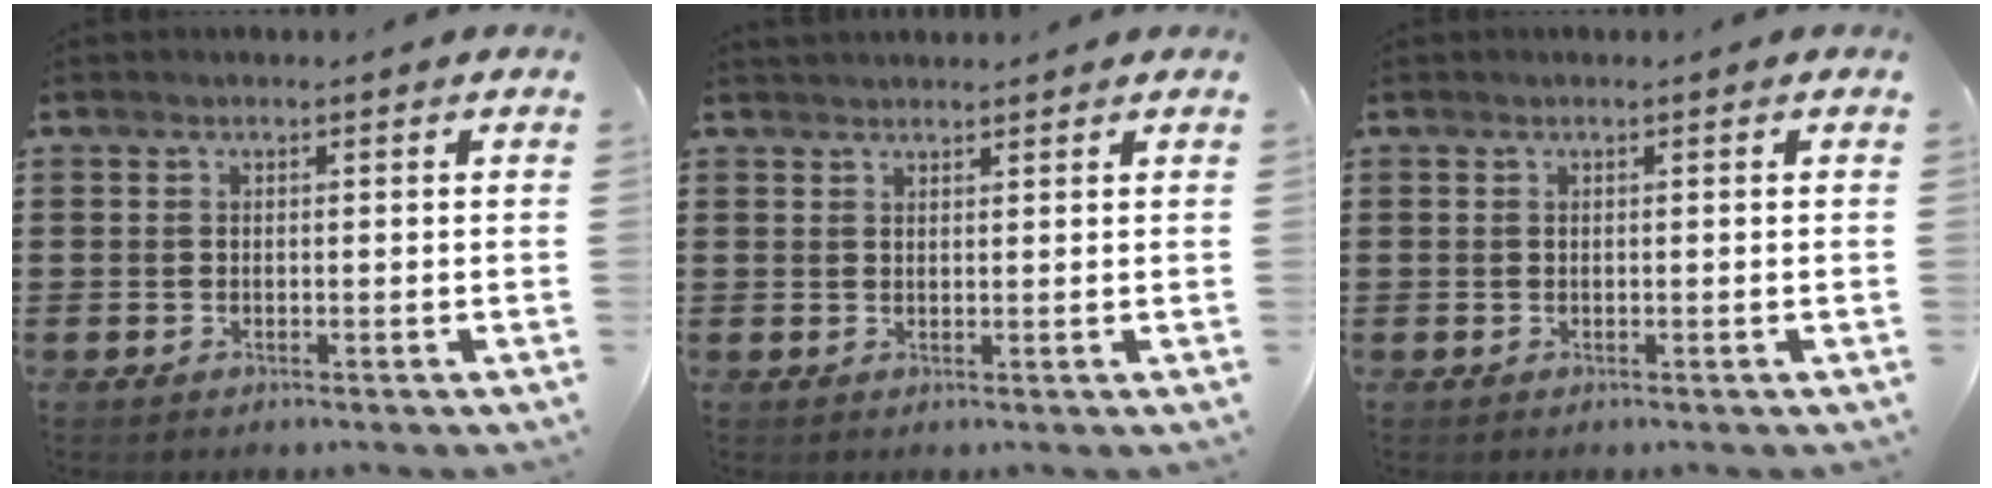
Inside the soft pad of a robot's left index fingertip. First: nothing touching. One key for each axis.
{"total": 1.3, "fx": 1.3, "fy": 0.1, "fz": 0.0, "tx": -0.002, "ty": 0.001, "tz": 0.025}
{"total": 0.0}